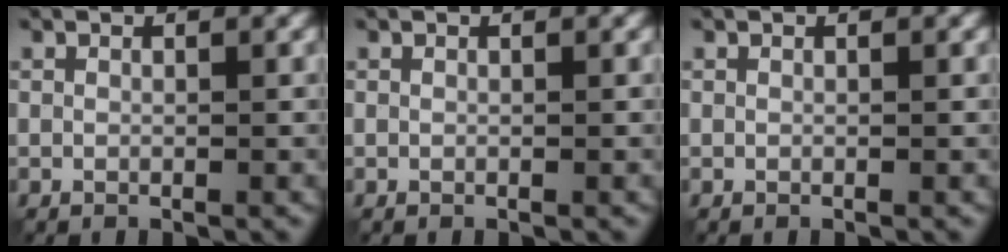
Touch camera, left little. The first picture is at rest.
{"total": 0.0}
{"total": 0.0}